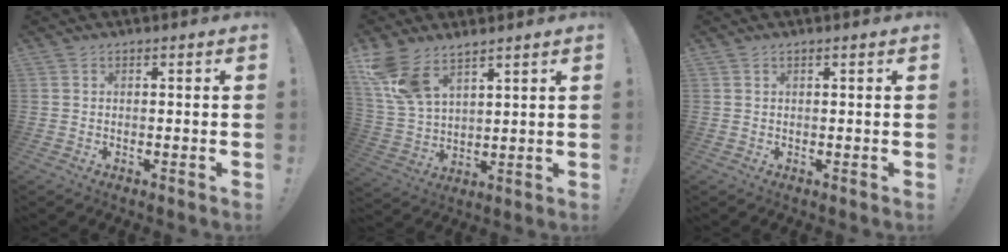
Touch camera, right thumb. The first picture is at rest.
{"total": 11.1, "force": [8.1, 5.2, 5.6], "torque": [-0.123, -0.032, 0.162]}
{"total": 0.6, "force": [0.3, -0.1, 0.5], "torque": [-0.018, 0.003, 0.006]}